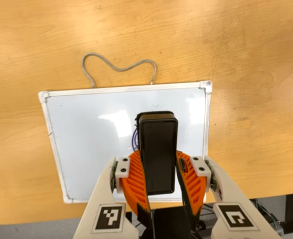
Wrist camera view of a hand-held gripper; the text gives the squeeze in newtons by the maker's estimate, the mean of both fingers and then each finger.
{"total": 7.4, "left": 6.2, "right": 8.5}